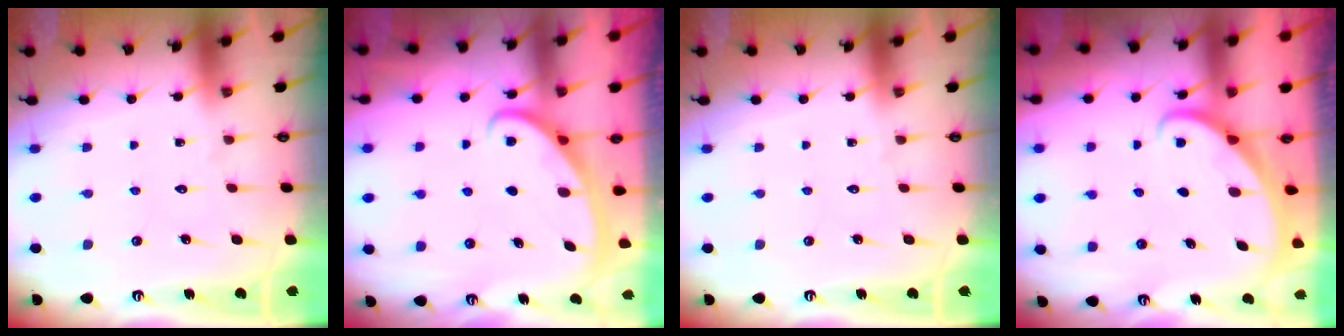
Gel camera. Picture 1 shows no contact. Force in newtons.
{"total": 2.9, "press": 2.9, "slide": 0.3}
{"total": 0.0}
{"total": 1.4, "press": 1.4, "slide": 0.0}